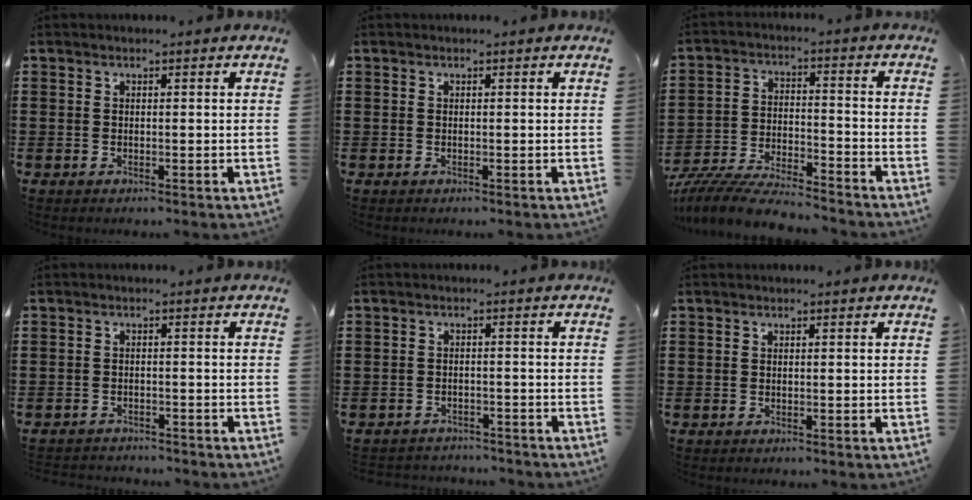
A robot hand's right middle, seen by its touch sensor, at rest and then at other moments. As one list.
[{"total": 0.0}, {"total": 8.0, "force": [-7.7, 0.6, 2.1], "torque": [-0.049, 0.004, -0.153]}, {"total": 1.2, "force": [-1.2, 0.0, -0.3], "torque": [0.000, -0.001, -0.025]}, {"total": 1.8, "force": [-1.8, 0.2, -0.4], "torque": [0.002, -0.002, -0.040]}, {"total": 0.0}]